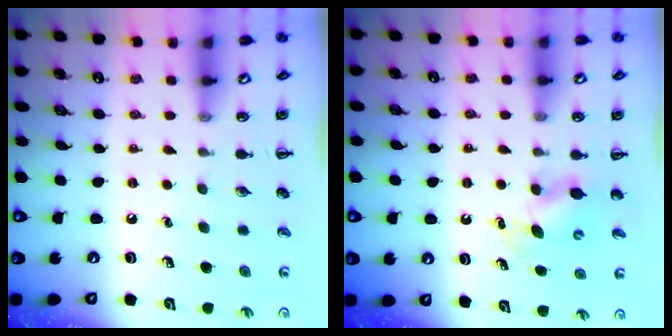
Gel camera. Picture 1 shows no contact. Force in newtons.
{"total": 5.5, "press": 5.4, "slide": 1.2}